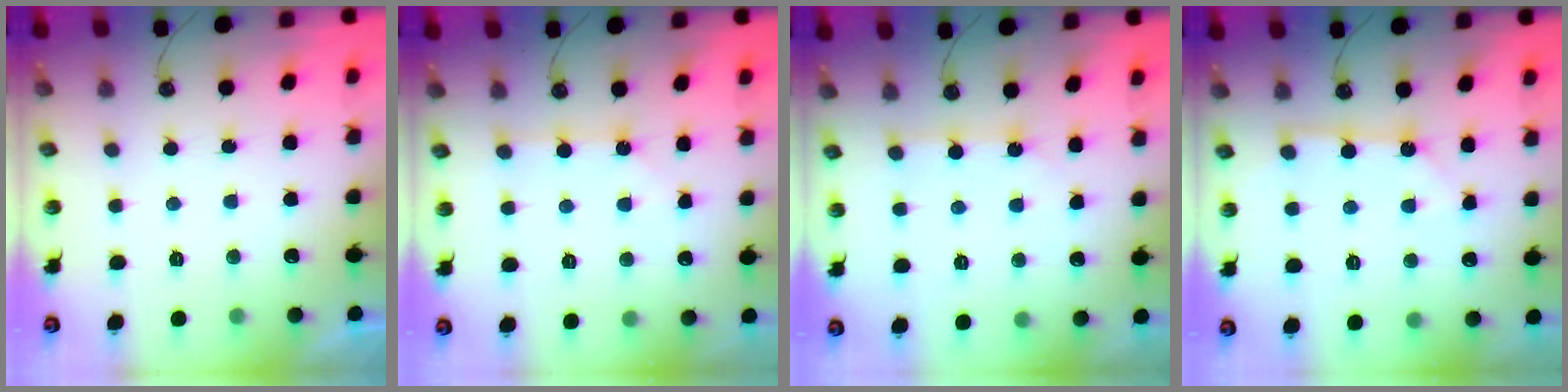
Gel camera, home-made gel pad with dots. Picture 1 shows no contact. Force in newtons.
{"total": 0.7, "press": 0.7, "slide": 0.1}
{"total": 2.4, "press": 2.4, "slide": 0.3}
{"total": 2.8, "press": 2.8, "slide": 0.1}